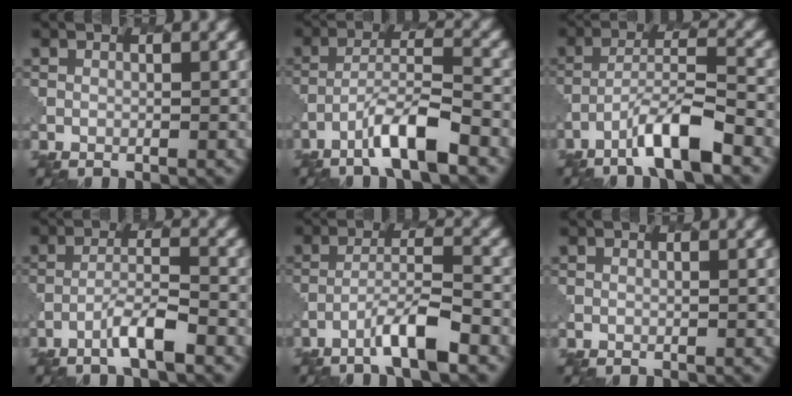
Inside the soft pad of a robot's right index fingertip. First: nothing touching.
{"total": 5.6, "force": [-3.6, 1.0, 4.2], "torque": [-0.071, 0.007, -0.064]}
{"total": 6.2, "force": [-4.0, 1.2, 4.6], "torque": [-0.078, 0.008, -0.070]}
{"total": 3.3, "force": [-2.1, 0.3, 2.6], "torque": [-0.049, 0.008, -0.046]}
{"total": 4.6, "force": [-2.9, 0.5, 3.5], "torque": [-0.059, 0.009, -0.055]}
{"total": 0.0}